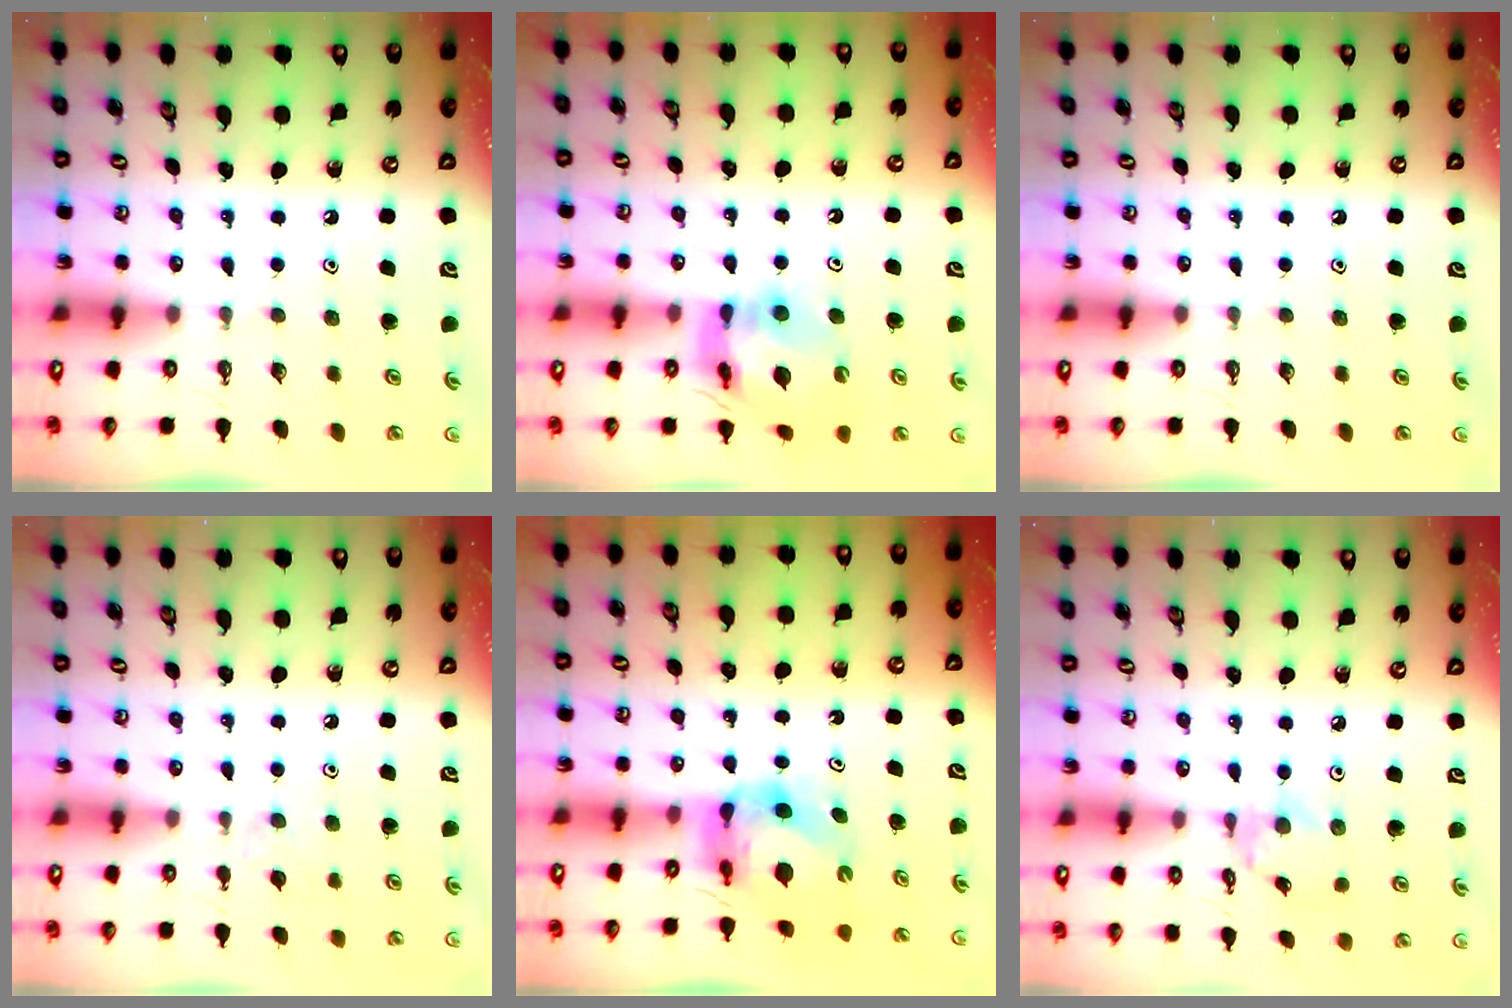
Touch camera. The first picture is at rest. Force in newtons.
{"total": 12.3, "press": 12.2, "slide": 1.5}
{"total": 0.0}
{"total": 3.8, "press": 3.7, "slide": 0.6}
{"total": 6.4, "press": 6.4, "slide": 0.6}
{"total": 2.8, "press": 2.8, "slide": 0.1}